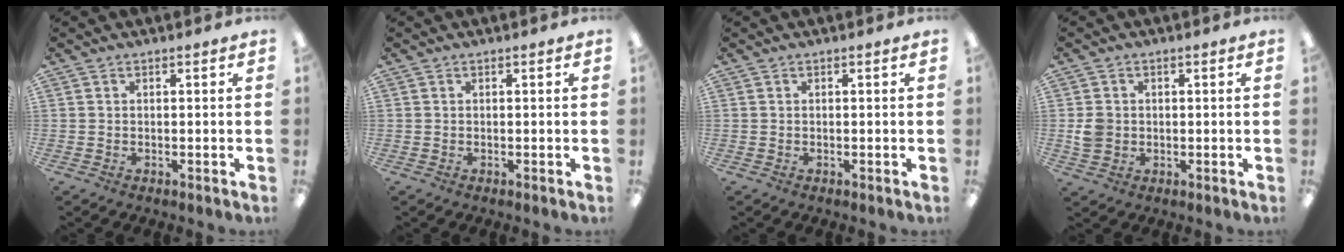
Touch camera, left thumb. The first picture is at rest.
{"total": 0.0}
{"total": 0.0}
{"total": 4.1, "force": [0.0, 3.7, 1.7], "torque": [-0.023, 0.006, 0.001]}